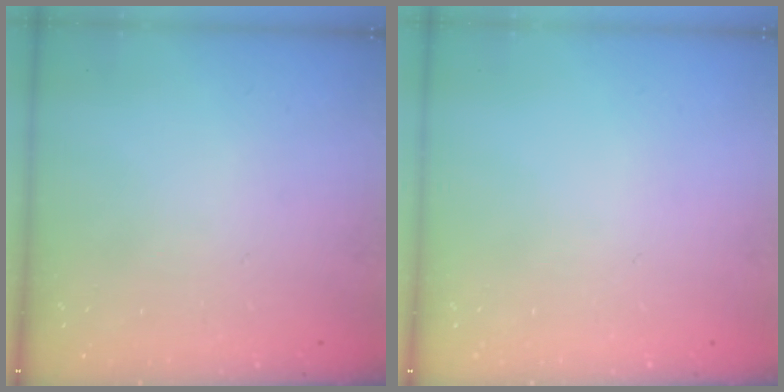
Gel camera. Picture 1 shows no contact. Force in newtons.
{"total": 0.0}